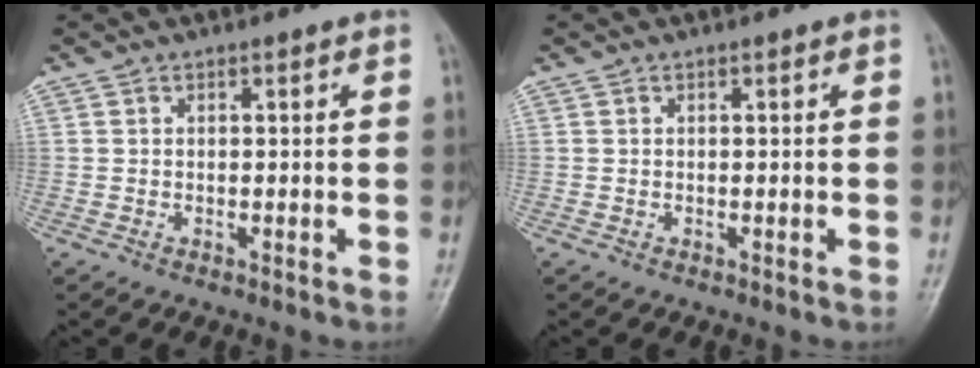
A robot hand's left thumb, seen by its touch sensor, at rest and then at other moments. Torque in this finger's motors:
{"motor_torque": [-0.03, 0.03, -0.13, -0.10, 0.00]}